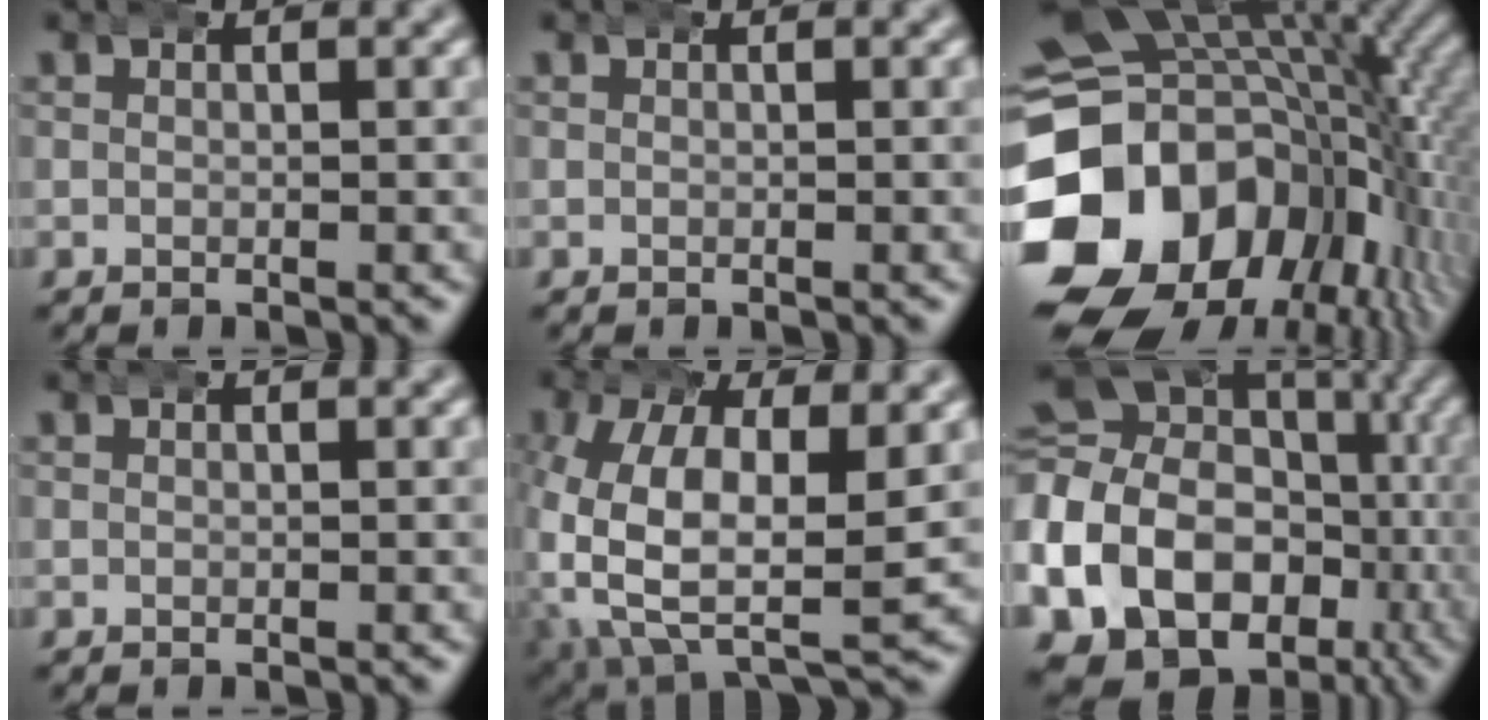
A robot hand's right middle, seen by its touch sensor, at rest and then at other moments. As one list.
[{"total": 0.0}, {"total": 24.9, "force": [-4.0, 19.1, 15.5], "torque": [-0.268, -0.043, -0.070]}, {"total": 0.0}, {"total": 12.1, "force": [-0.6, 7.8, 9.2], "torque": [-0.208, -0.042, 0.012]}, {"total": 24.8, "force": [-7.8, 20.7, 11.3], "torque": [-0.268, -0.088, -0.114]}]